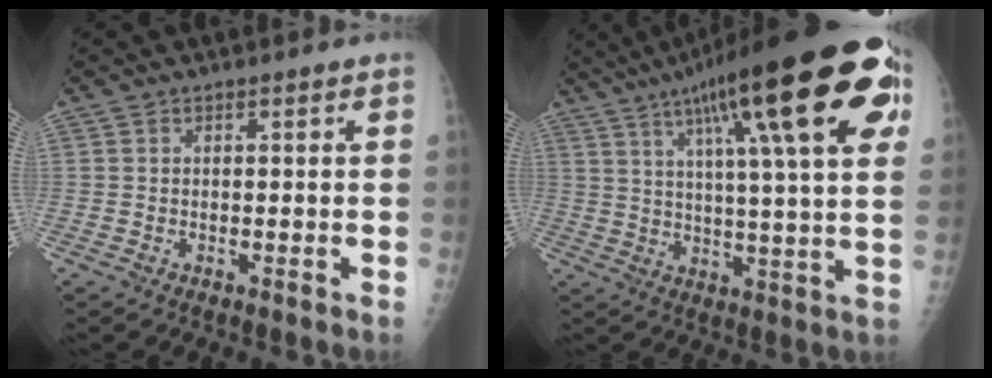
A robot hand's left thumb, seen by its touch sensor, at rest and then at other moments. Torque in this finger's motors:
{"motor_torque": [1.69, 1.47, 2.36, -0.41, 0.42]}